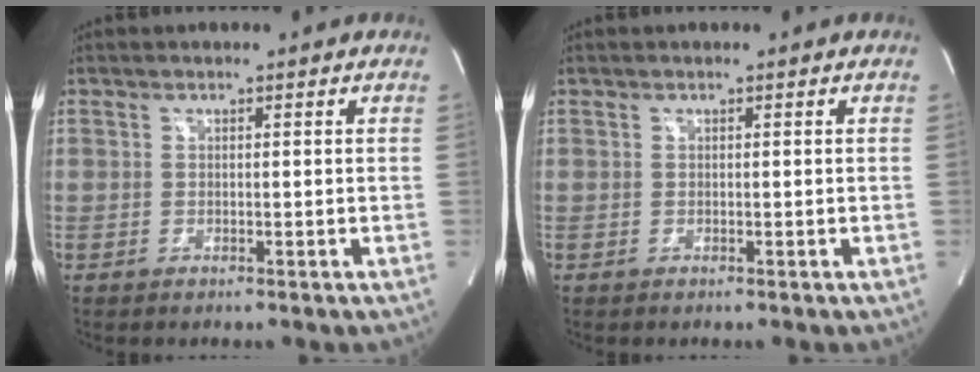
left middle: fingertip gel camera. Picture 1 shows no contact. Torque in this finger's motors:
{"motor_torque": [0.00, 0.04, -0.10, -0.01]}